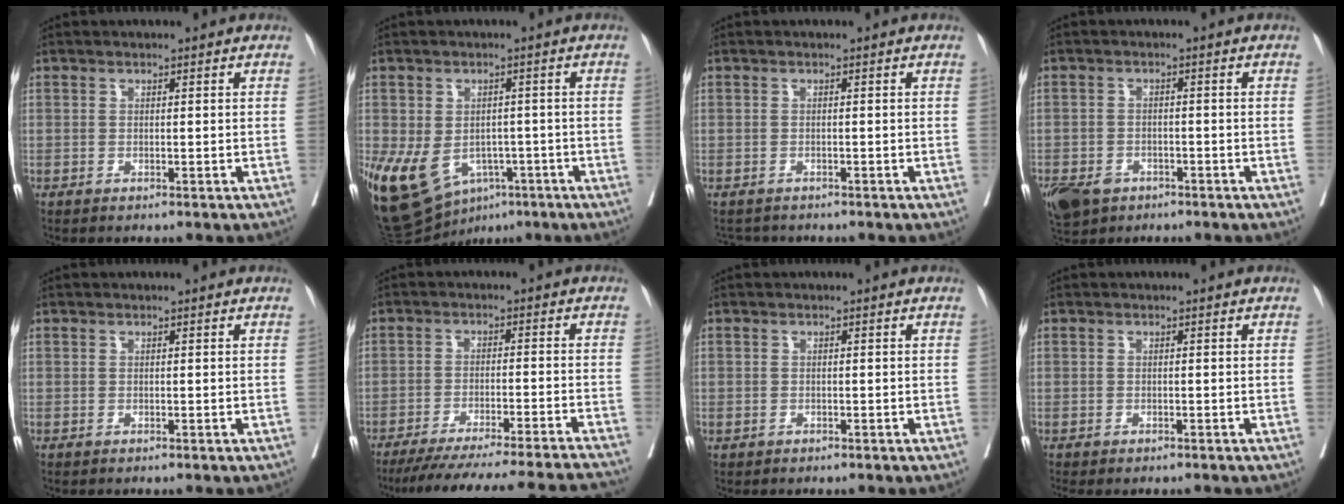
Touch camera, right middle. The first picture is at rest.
{"total": 13.9, "force": [-6.0, 9.8, 7.8], "torque": [-0.162, 0.004, -0.080]}
{"total": 2.3, "force": [-2.1, 0.9, -0.1], "torque": [-0.002, -0.005, -0.033]}
{"total": 9.5, "force": [-5.6, 6.5, 4.1], "torque": [-0.107, -0.008, -0.086]}
{"total": 0.0}
{"total": 22.6, "force": [-20.9, -1.5, 8.5], "torque": [-0.092, -0.047, -0.282]}
{"total": 0.7, "force": [-0.3, 0.7, 0.0], "torque": [-0.003, 0.005, -0.007]}
{"total": 1.8, "force": [-1.5, 0.9, 0.5], "torque": [-0.006, -0.002, -0.022]}